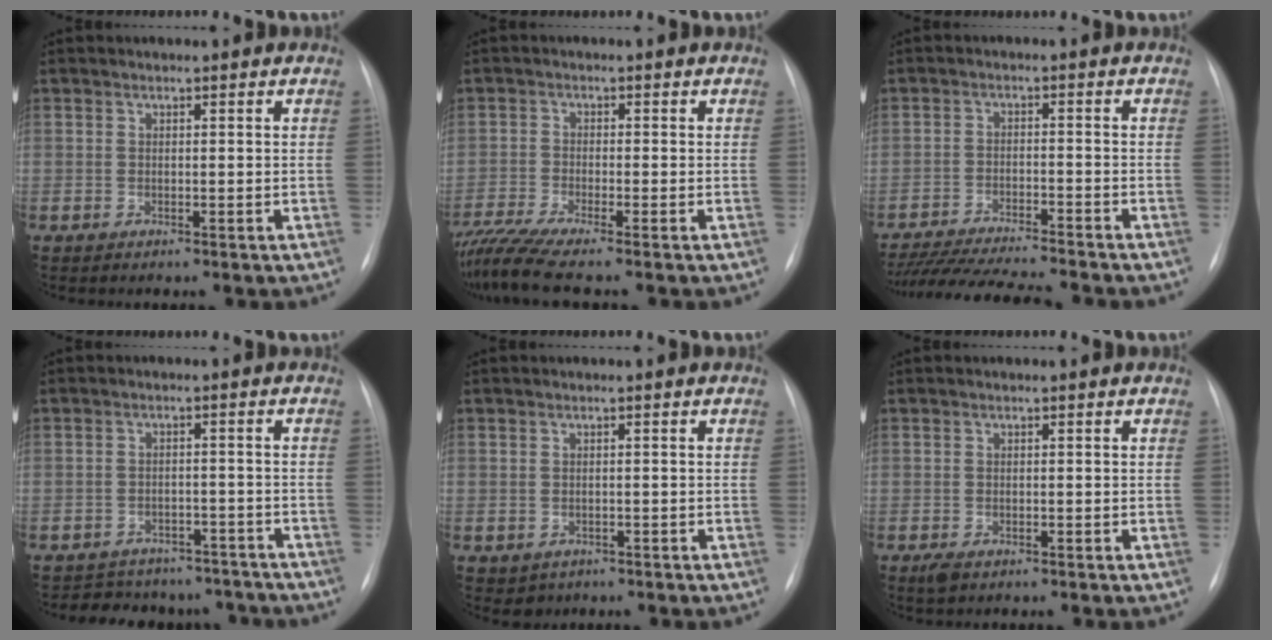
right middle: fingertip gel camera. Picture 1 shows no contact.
{"total": 7.6, "force": [-6.5, -1.2, 3.7], "torque": [-0.070, -0.019, -0.115]}
{"total": 15.9, "force": [-14.5, 0.9, 6.6], "torque": [-0.117, -0.027, -0.220]}
{"total": 11.0, "force": [-9.8, 4.9, 0.8], "torque": [-0.004, 0.027, -0.114]}
{"total": 2.2, "force": [-1.0, 1.9, 0.4], "torque": [-0.006, 0.004, -0.007]}
{"total": 1.6, "force": [-1.0, 0.8, 1.0], "torque": [-0.021, -0.002, -0.012]}